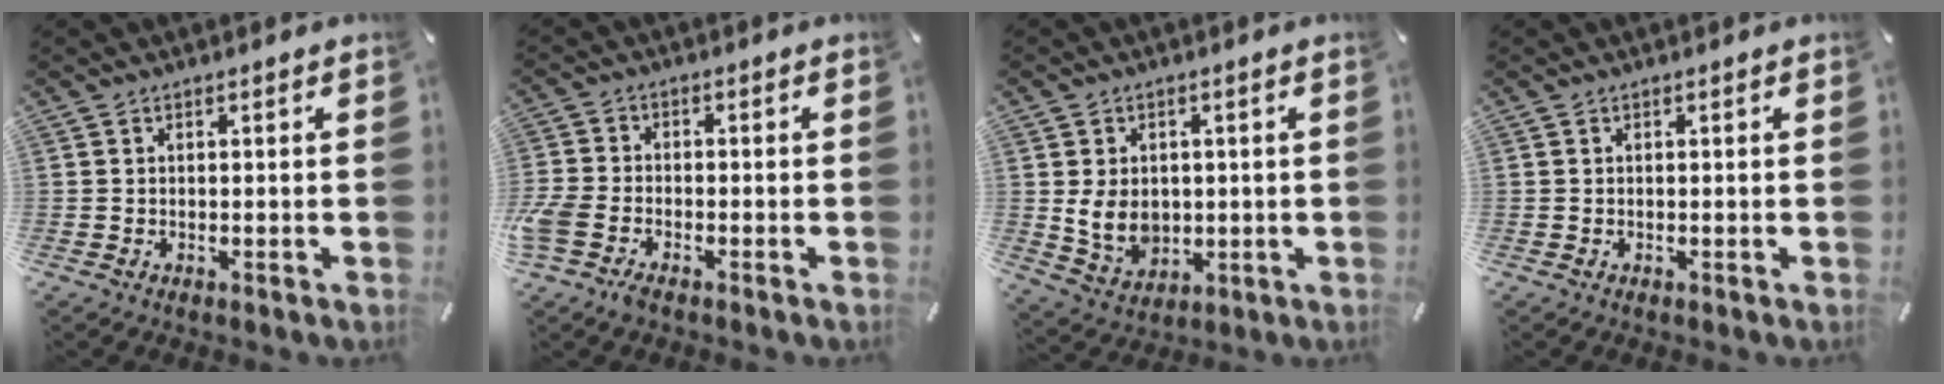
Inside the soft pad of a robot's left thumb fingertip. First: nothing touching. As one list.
[{"total": 5.5, "force": [-3.4, 3.2, 2.9], "torque": [-0.078, 0.010, -0.069]}, {"total": 8.1, "force": [0.3, 6.6, 4.6], "torque": [-0.093, -0.002, 0.005]}, {"total": 0.0}]